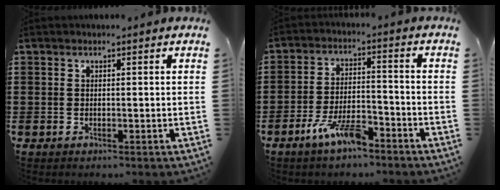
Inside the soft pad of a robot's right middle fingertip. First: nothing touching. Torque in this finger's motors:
{"motor_torque": [0.82, -0.80, 0.25, 0.12]}